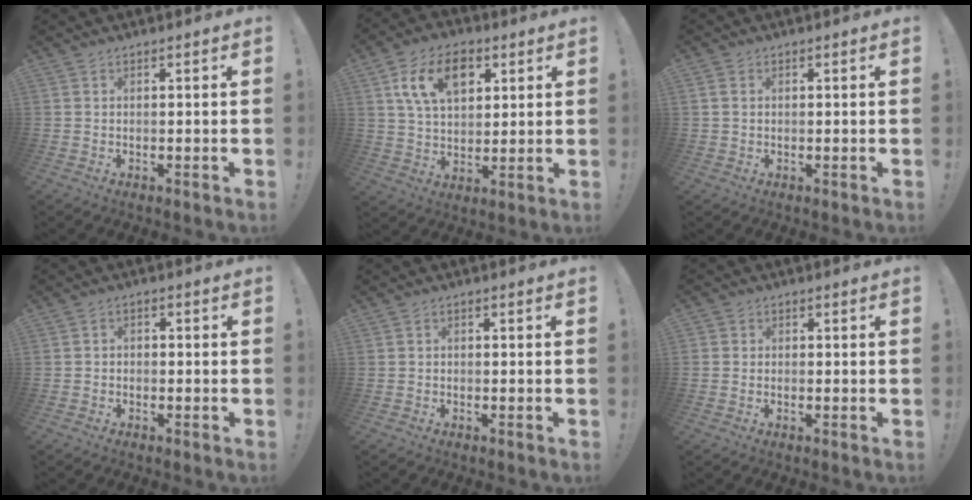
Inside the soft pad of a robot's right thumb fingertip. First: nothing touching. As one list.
[{"total": 14.5, "force": [6.0, 9.5, 9.3], "torque": [-0.141, -0.006, 0.114]}, {"total": 1.6, "force": [0.5, 1.2, 0.9], "torque": [-0.014, 0.002, 0.009]}, {"total": 2.0, "force": [-1.6, 1.1, 0.7], "torque": [-0.009, 0.009, -0.029]}, {"total": 1.0, "force": [-0.8, 0.5, 0.4], "torque": [-0.007, 0.004, -0.014]}, {"total": 1.2, "force": [-0.2, 1.2, 0.2], "torque": [0.005, 0.004, -0.007]}]